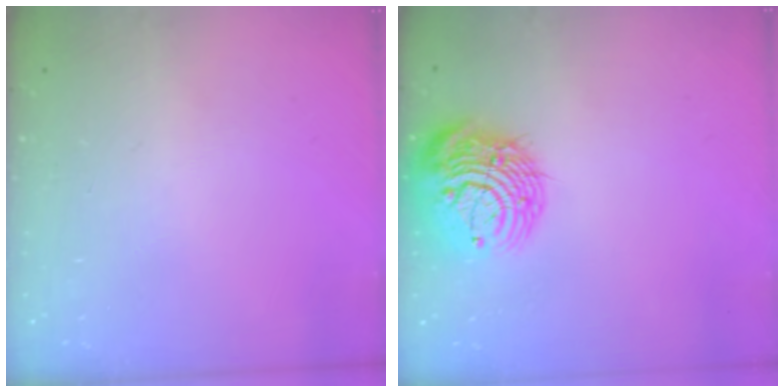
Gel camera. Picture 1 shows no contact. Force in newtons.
{"total": 14.4, "press": 14.3, "slide": 1.5}